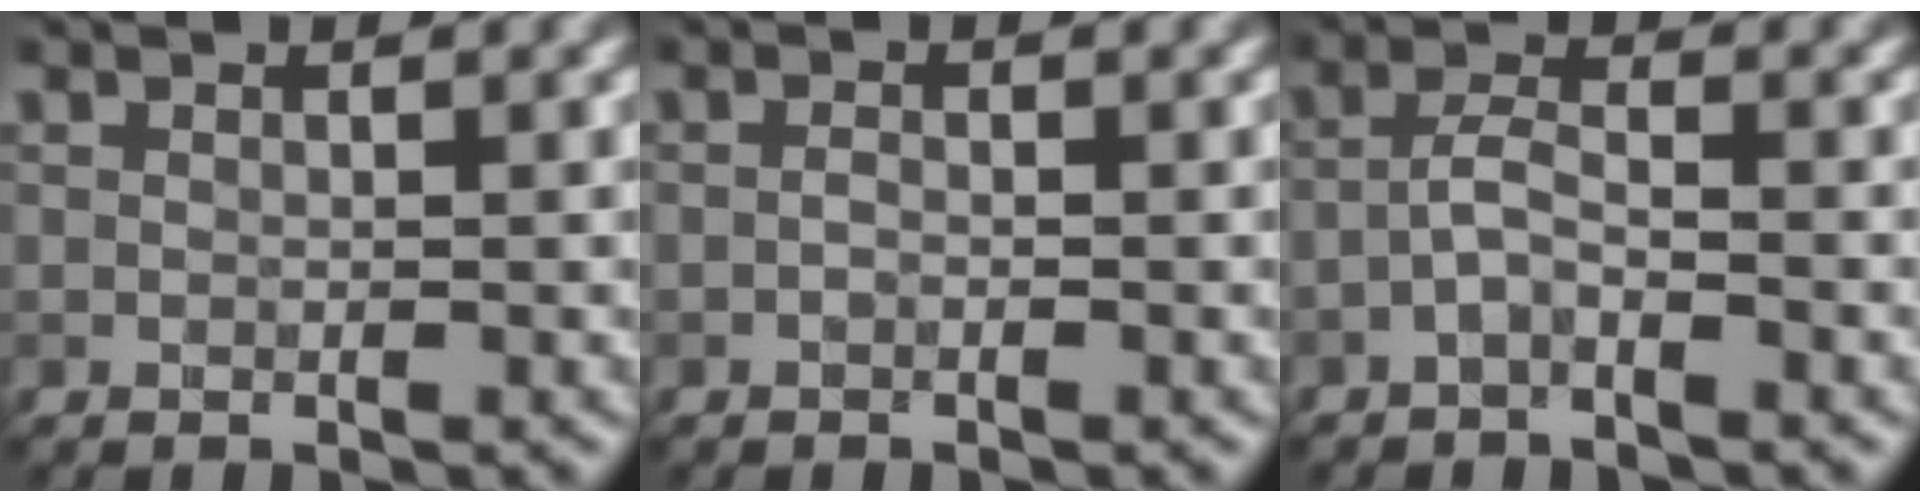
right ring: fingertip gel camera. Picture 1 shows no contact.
{"total": 0.6, "force": [-0.4, 0.2, 0.4], "torque": [-0.009, 0.000, -0.008]}
{"total": 1.9, "force": [-1.2, 0.4, 1.5], "torque": [-0.030, 0.008, -0.031]}